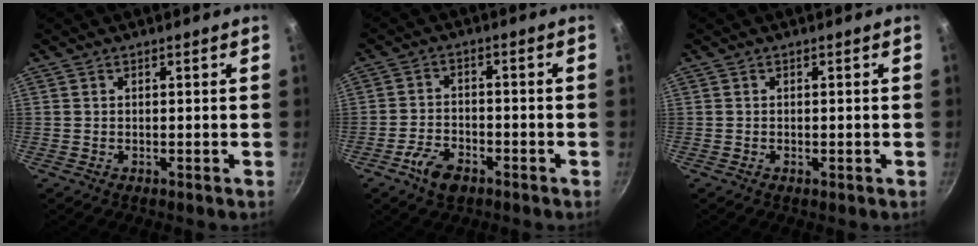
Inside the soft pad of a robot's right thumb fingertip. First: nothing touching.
{"total": 6.2, "force": [-3.7, 3.2, 3.8], "torque": [-0.069, 0.023, -0.070]}
{"total": 0.6, "force": [-0.2, 0.2, 0.6], "torque": [-0.008, 0.001, -0.003]}